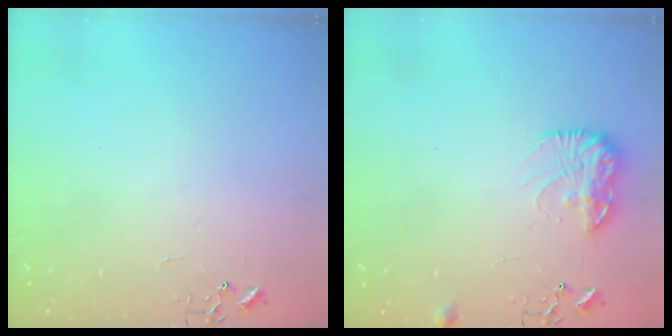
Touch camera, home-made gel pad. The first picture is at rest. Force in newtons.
{"total": 11.5, "press": 11.4, "slide": 0.6}